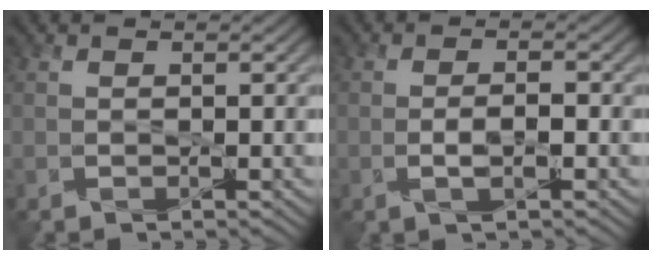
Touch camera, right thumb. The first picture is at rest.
{"total": 2.4, "force": [-1.0, 0.3, 2.2], "torque": [-0.032, 0.005, -0.018]}